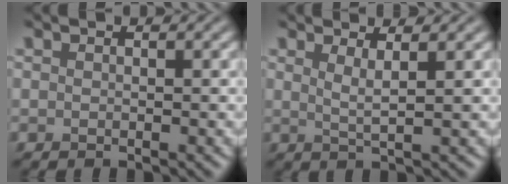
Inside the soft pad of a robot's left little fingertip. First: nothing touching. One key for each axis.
{"total": 2.1, "fx": 1.0, "fy": 0.5, "fz": 1.7, "tx": -0.027, "ty": -0.004, "tz": 0.014}